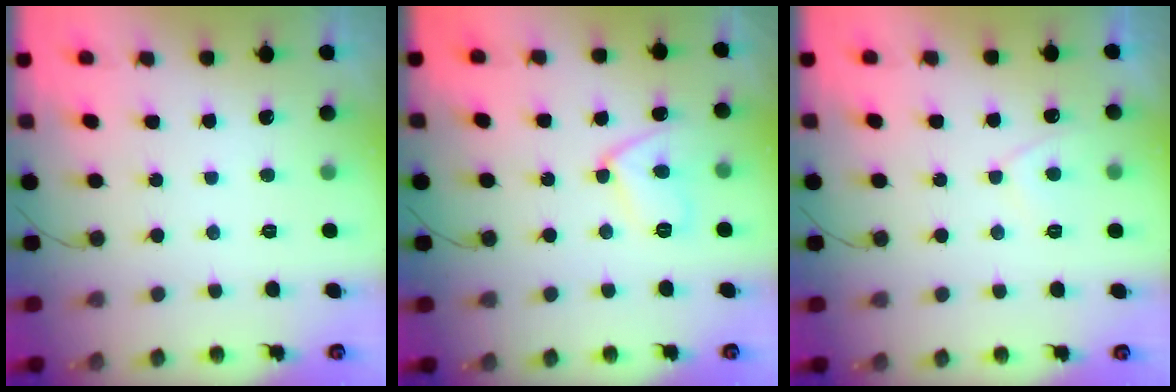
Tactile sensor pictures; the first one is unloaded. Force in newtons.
{"total": 8.2, "press": 8.1, "slide": 0.8}
{"total": 2.8, "press": 2.7, "slide": 0.5}